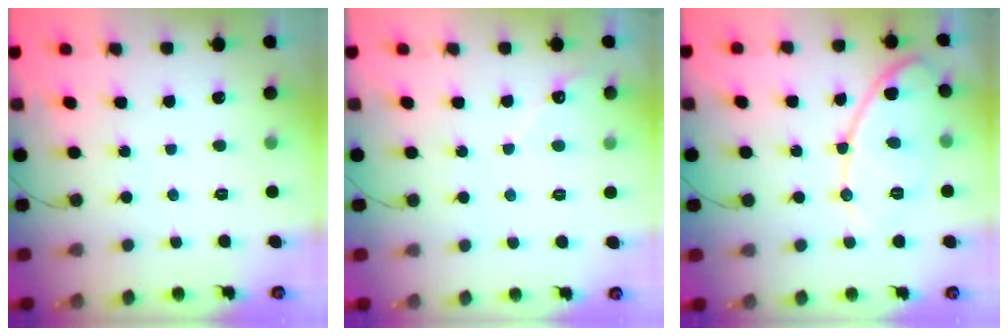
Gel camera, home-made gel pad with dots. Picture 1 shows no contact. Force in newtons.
{"total": 2.7, "press": 2.7, "slide": 0.2}
{"total": 12.2, "press": 12.1, "slide": 0.6}